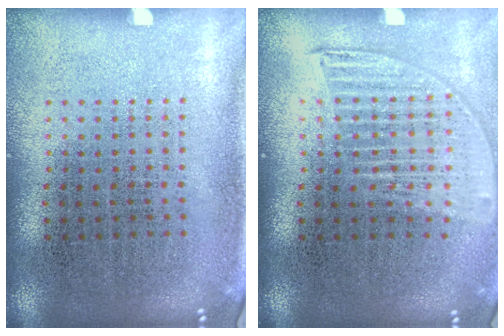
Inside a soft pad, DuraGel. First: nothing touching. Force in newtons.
{"total": 1.2, "press": 1.0, "slide": 0.6}